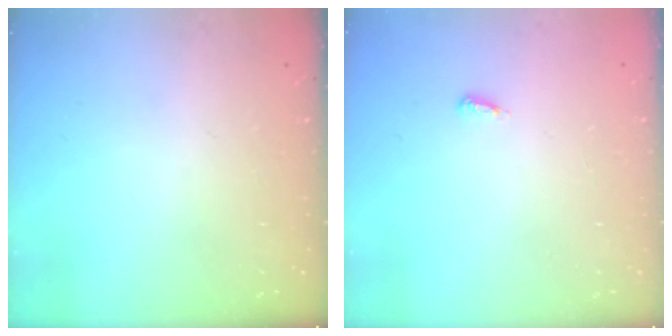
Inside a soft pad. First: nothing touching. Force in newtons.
{"total": 3.7, "press": 3.7, "slide": 0.2}